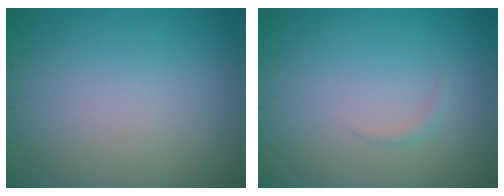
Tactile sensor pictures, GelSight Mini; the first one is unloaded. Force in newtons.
{"total": 0.6, "press": 0.6, "slide": 0.0}